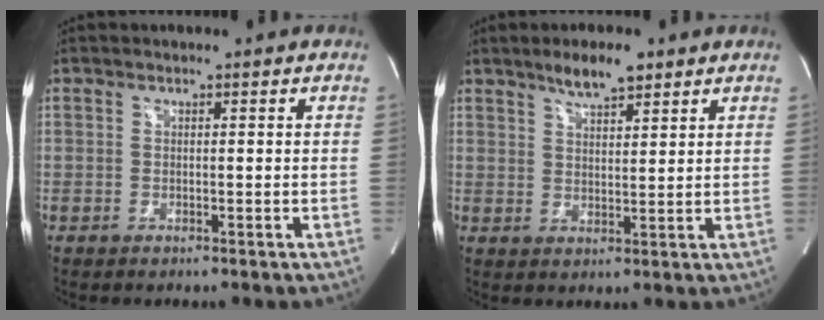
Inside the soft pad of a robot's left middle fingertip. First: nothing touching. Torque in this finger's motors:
{"motor_torque": [0.13, -0.11, 0.00, 0.04]}